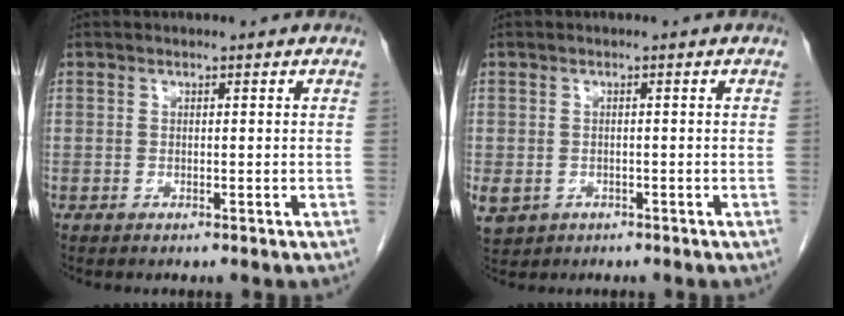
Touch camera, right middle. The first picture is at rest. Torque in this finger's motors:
{"motor_torque": [0.54, -0.25, 0.28, 0.06]}